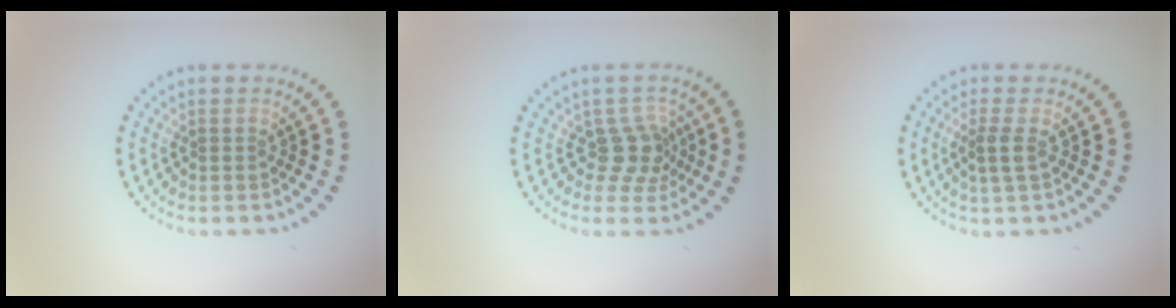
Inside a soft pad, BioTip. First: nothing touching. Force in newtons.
{"total": 2.8, "press": 2.2, "slide": 1.8}
{"total": 1.7, "press": 1.4, "slide": 0.9}